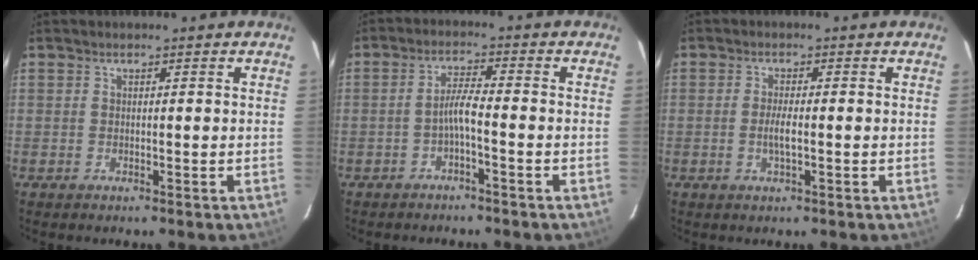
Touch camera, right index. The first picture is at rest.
{"total": 3.3, "force": [-1.7, 0.1, 2.8], "torque": [-0.059, 0.009, -0.032]}
{"total": 2.6, "force": [-0.5, 0.5, 2.5], "torque": [-0.048, -0.004, -0.009]}